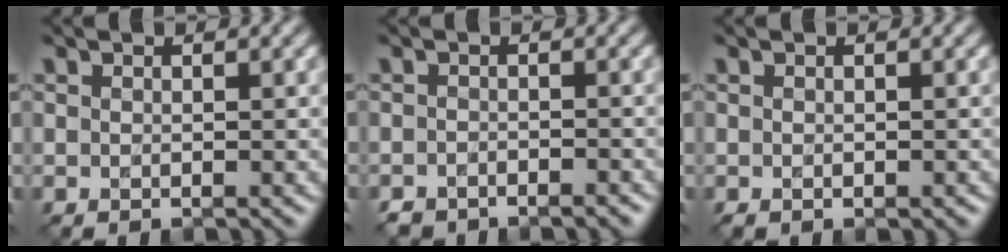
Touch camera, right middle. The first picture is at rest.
{"total": 2.7, "force": [-2.5, 1.0, 0.3], "torque": [0.000, 0.003, -0.036]}
{"total": 0.6, "force": [-0.3, 0.4, 0.4], "torque": [-0.008, -0.002, -0.004]}